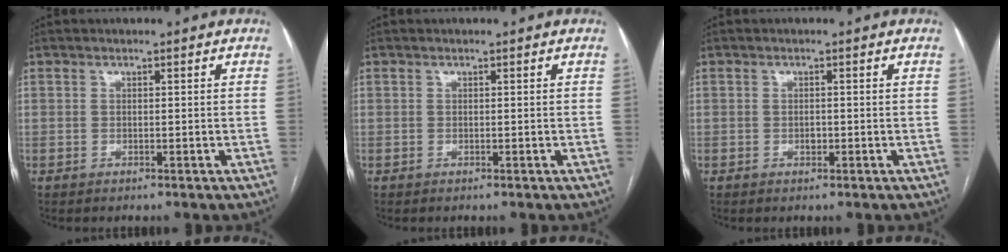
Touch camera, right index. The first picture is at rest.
{"total": 0.0}
{"total": 0.9, "force": [-0.1, 0.6, 0.7], "torque": [-0.013, 0.000, 0.000]}